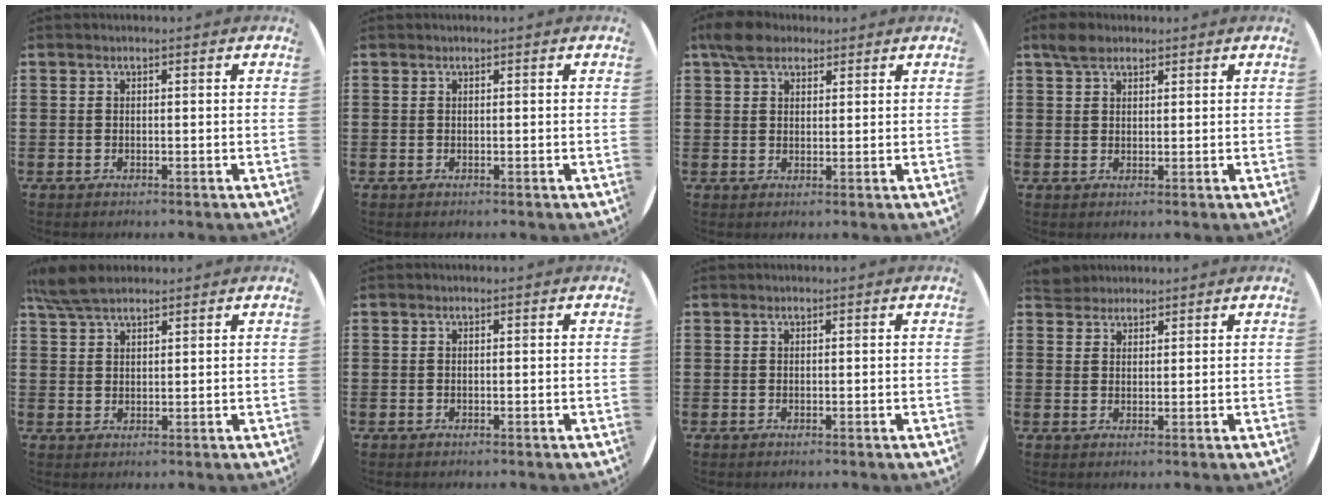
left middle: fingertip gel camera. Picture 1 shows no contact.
{"total": 0.0}
{"total": 4.1, "force": [3.2, 2.1, 1.5], "torque": [-0.022, 0.002, 0.057]}
{"total": 2.8, "force": [2.3, 1.3, 1.0], "torque": [-0.014, 0.005, 0.041]}
{"total": 5.3, "force": [4.5, 1.5, 2.4], "torque": [-0.058, -0.002, 0.085]}
{"total": 0.0}
{"total": 0.0}
{"total": 2.7, "force": [2.6, 0.9, -0.2], "torque": [-0.001, 0.001, 0.051]}